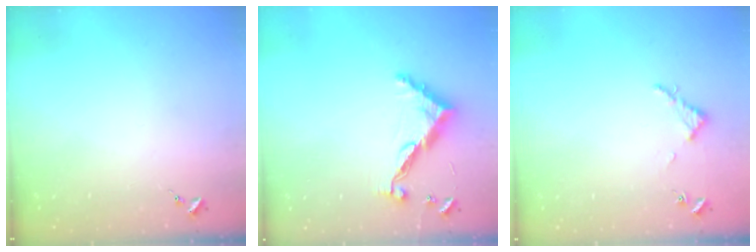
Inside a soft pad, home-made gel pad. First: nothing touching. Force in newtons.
{"total": 9.7, "press": 9.7, "slide": 0.3}
{"total": 2.8, "press": 2.8, "slide": 0.3}